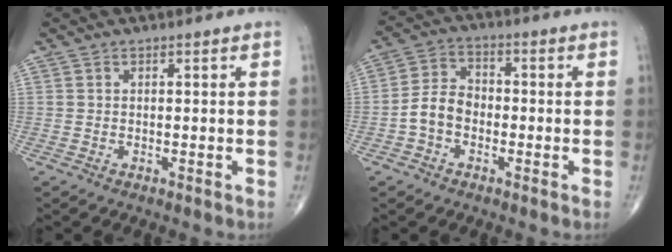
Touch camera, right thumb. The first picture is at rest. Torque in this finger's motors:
{"motor_torque": [-0.08, 0.19, 0.38, -0.14, 0.09]}